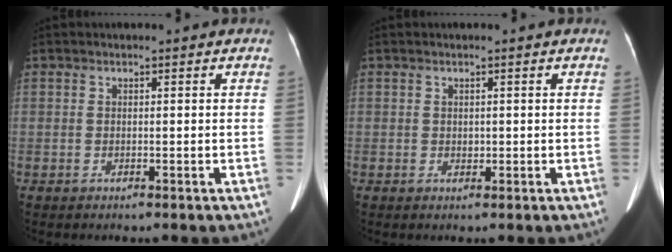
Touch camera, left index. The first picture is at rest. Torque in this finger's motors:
{"motor_torque": [0.12, 0.06, 0.06, 0.03]}